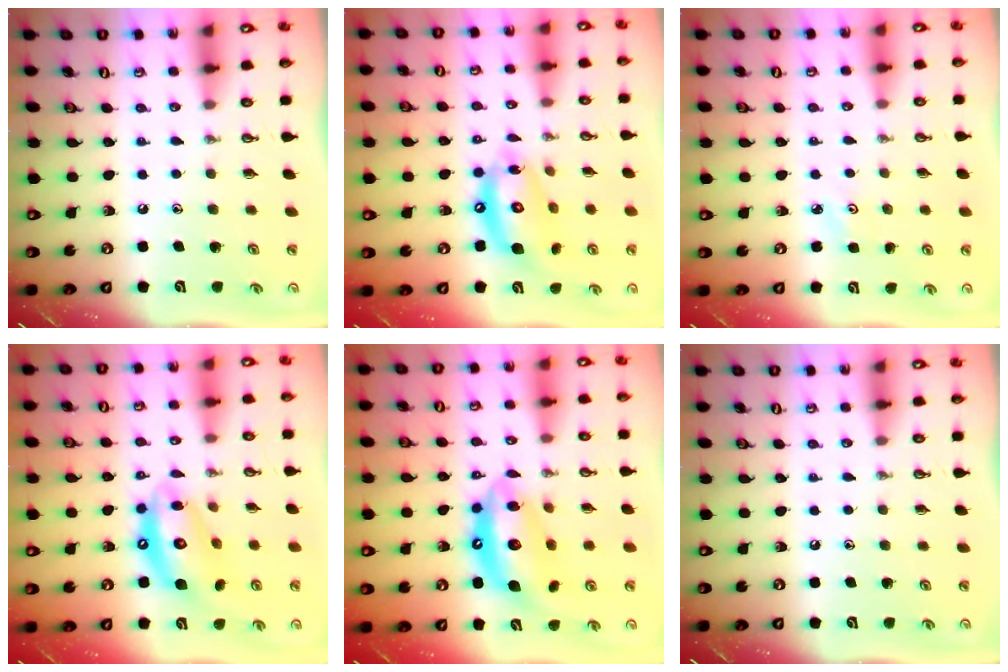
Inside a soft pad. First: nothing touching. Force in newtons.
{"total": 14.4, "press": 14.3, "slide": 1.7}
{"total": 2.1, "press": 2.1, "slide": 0.3}
{"total": 13.6, "press": 13.6, "slide": 1.2}
{"total": 14.5, "press": 14.4, "slide": 1.4}
{"total": 0.0}